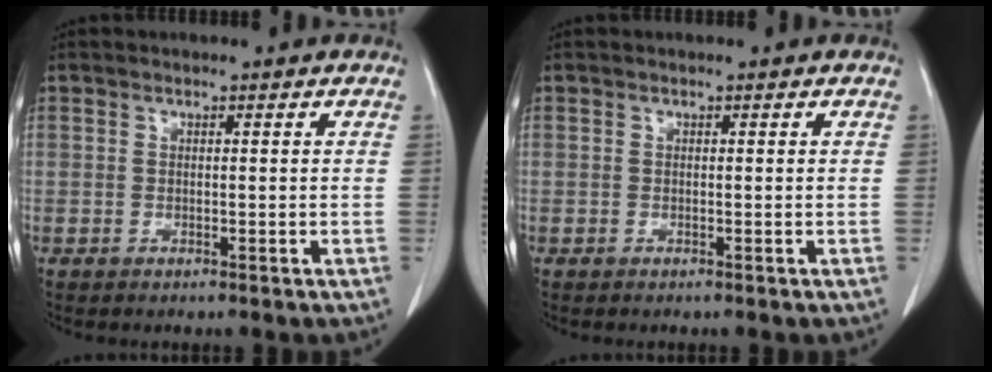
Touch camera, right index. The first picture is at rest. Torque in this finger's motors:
{"motor_torque": [0.17, -0.10, 0.06, 0.01]}